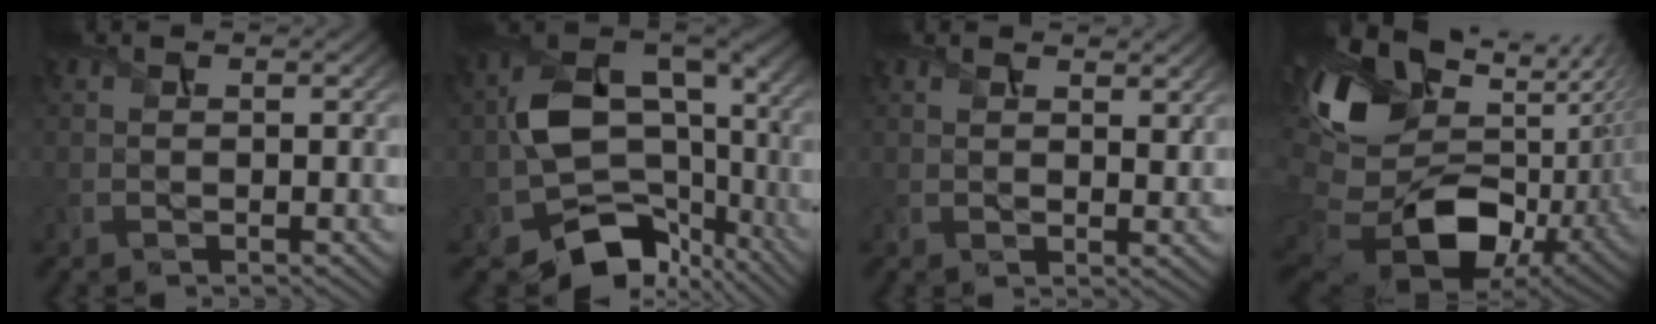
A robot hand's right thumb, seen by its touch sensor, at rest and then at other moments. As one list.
[{"total": 14.8, "force": [-5.5, 10.5, 9.0], "torque": [-0.142, -0.039, -0.089]}, {"total": 2.5, "force": [1.8, 1.1, 1.3], "torque": [-0.026, -0.001, 0.041]}, {"total": 18.2, "force": [0.9, 11.6, 13.9], "torque": [-0.313, -0.031, 0.037]}]